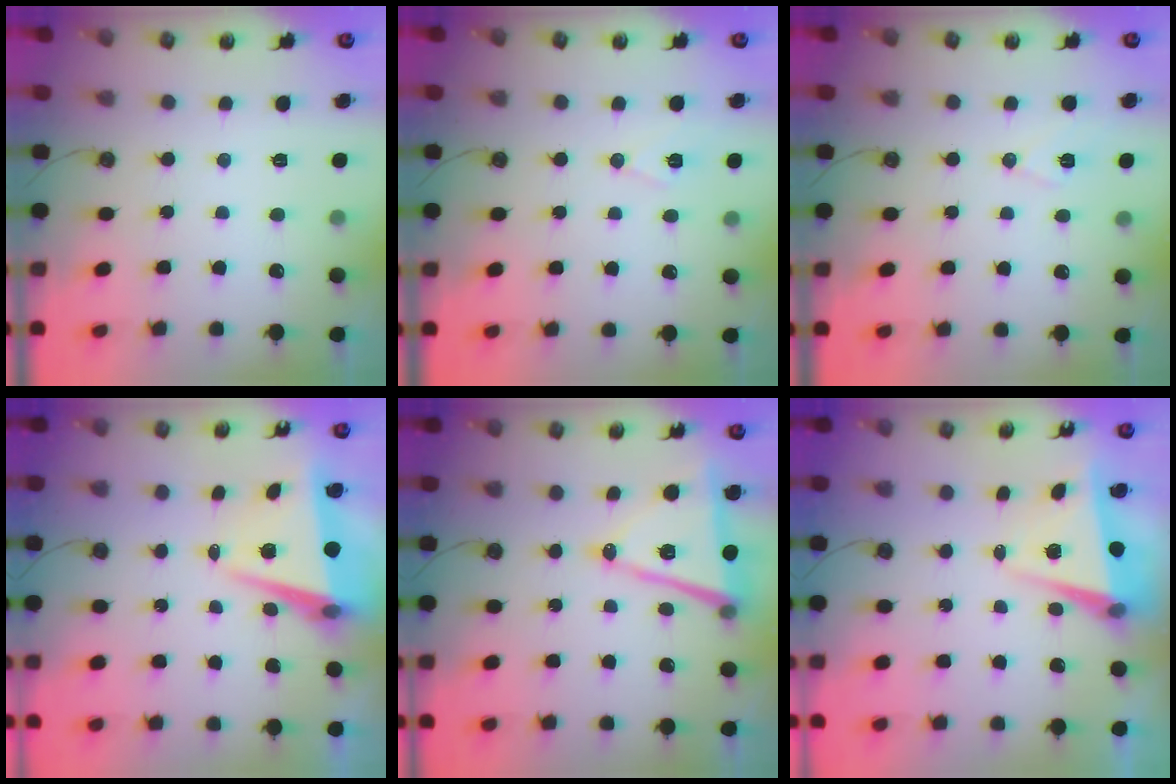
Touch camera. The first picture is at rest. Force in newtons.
{"total": 7.2, "press": 6.1, "slide": 3.9}
{"total": 7.1, "press": 6.0, "slide": 3.7}
{"total": 6.8, "press": 6.4, "slide": 2.5}
{"total": 13.2, "press": 12.6, "slide": 4.0}
{"total": 5.3, "press": 5.2, "slide": 1.1}